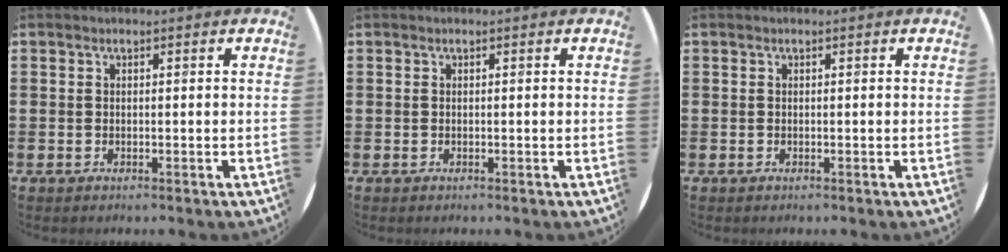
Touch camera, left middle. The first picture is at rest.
{"total": 0.0}
{"total": 0.0}